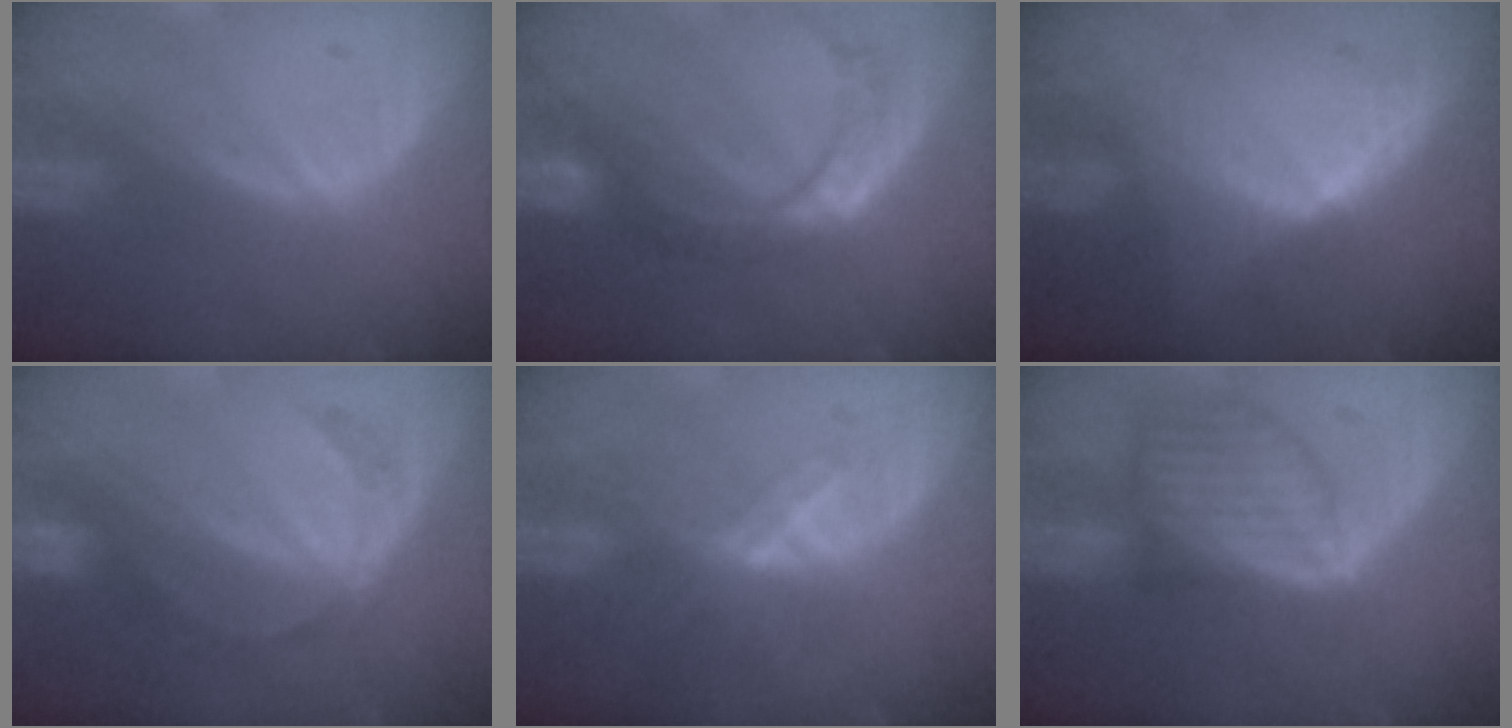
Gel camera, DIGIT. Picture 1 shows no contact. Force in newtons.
{"total": 8.6, "press": 7.2, "slide": 4.8}
{"total": 5.9, "press": 5.9, "slide": 0.4}
{"total": 4.7, "press": 4.7, "slide": 0.4}
{"total": 5.7, "press": 5.0, "slide": 2.8}
{"total": 7.6, "press": 7.6, "slide": 0.3}